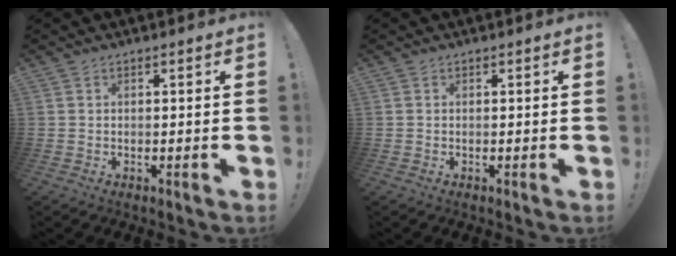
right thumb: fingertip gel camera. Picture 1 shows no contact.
{"total": 0.0}